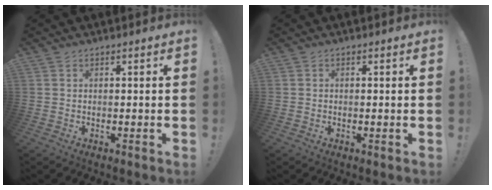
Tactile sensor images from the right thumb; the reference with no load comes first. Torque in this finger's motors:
{"motor_torque": [-0.22, -0.09, -0.13, 0.13, 0.07]}